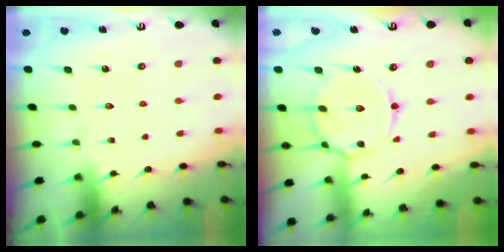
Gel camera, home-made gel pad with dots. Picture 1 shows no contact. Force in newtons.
{"total": 10.6, "press": 10.6, "slide": 0.7}